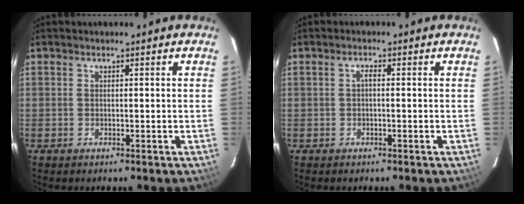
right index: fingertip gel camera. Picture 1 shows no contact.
{"total": 1.0, "force": [-0.2, 0.4, 0.9], "torque": [-0.017, 0.007, -0.005]}